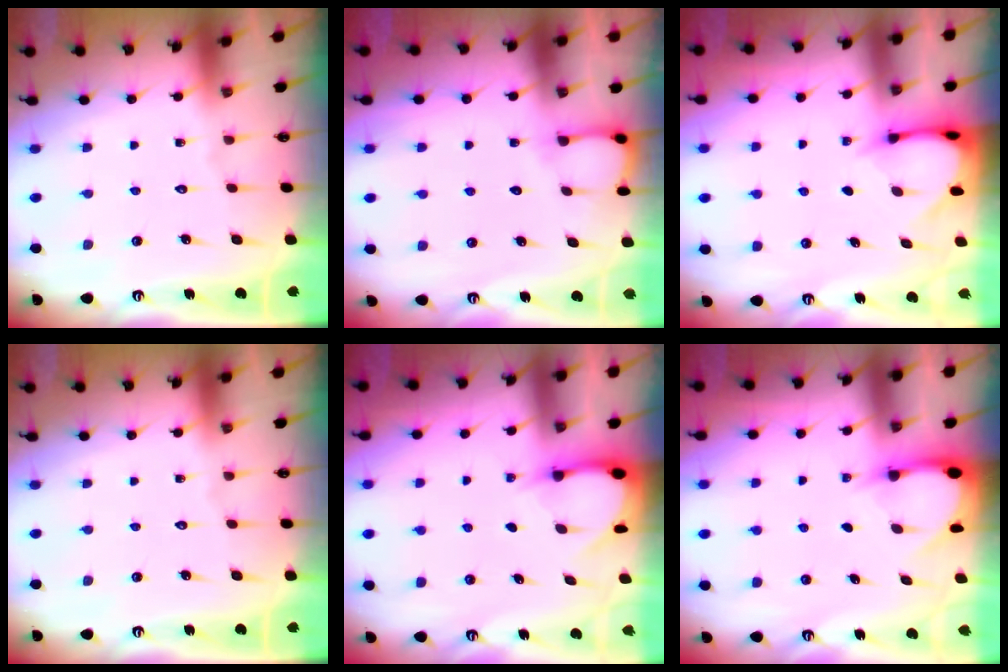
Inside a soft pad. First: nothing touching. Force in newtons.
{"total": 2.6, "press": 2.6, "slide": 0.3}
{"total": 3.0, "press": 3.0, "slide": 0.2}
{"total": 0.0}
{"total": 3.2, "press": 3.2, "slide": 0.4}
{"total": 3.1, "press": 3.1, "slide": 0.3}